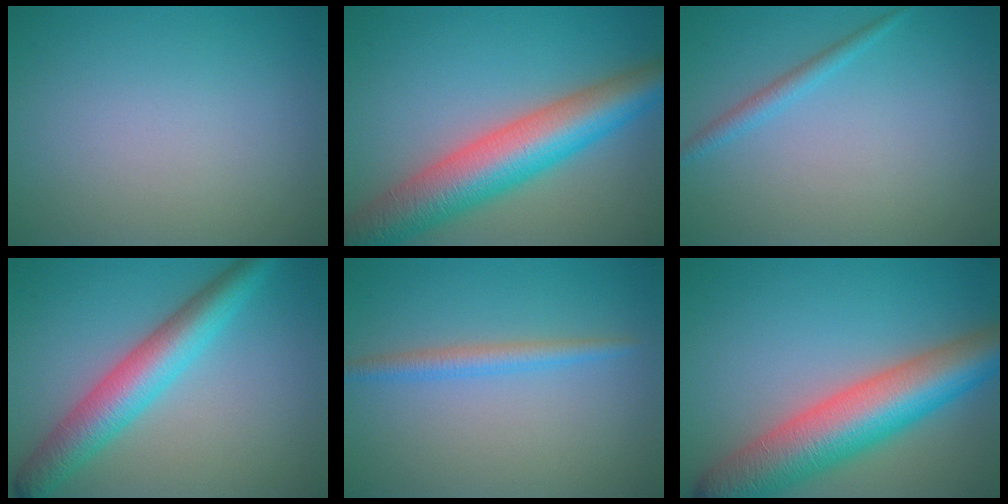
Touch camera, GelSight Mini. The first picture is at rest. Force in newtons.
{"total": 9.5, "press": 9.5, "slide": 0.1}
{"total": 1.5, "press": 1.5, "slide": 0.1}
{"total": 6.0, "press": 6.0, "slide": 0.1}
{"total": 2.1, "press": 2.1, "slide": 0.0}
{"total": 10.3, "press": 10.3, "slide": 0.4}